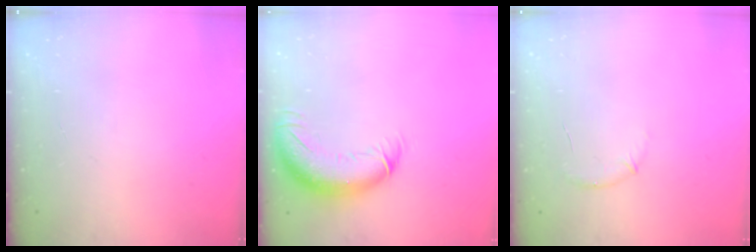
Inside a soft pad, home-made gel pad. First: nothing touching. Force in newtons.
{"total": 12.4, "press": 12.1, "slide": 2.9}
{"total": 7.3, "press": 7.0, "slide": 2.0}